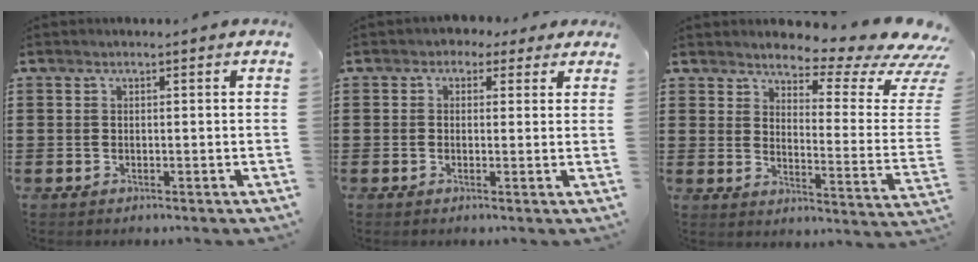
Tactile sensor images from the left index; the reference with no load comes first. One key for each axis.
{"total": 1.8, "fx": 0.6, "fy": 1.6, "fz": 0.6, "tx": -0.018, "ty": 0.010, "tz": 0.009}
{"total": 4.6, "fx": 4.0, "fy": 1.1, "fz": 2.1, "tx": -0.041, "ty": -0.046, "tz": 0.060}